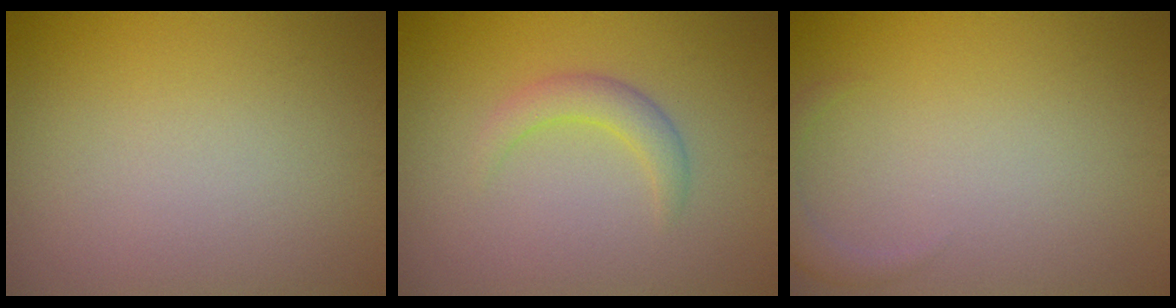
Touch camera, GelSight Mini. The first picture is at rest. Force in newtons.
{"total": 2.1, "press": 2.1, "slide": 0.2}
{"total": 1.4, "press": 1.4, "slide": 0.1}